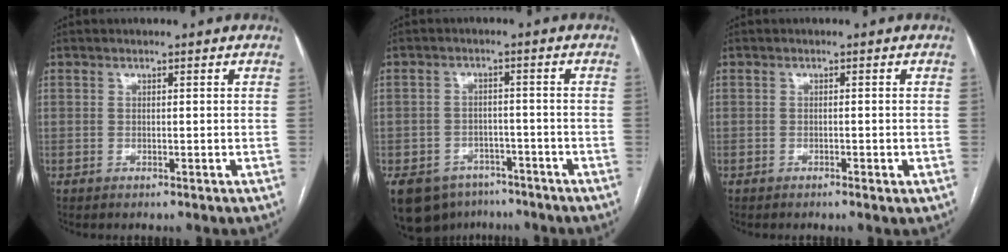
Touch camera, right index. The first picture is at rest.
{"total": 11.9, "force": [-7.9, 8.0, 4.0], "torque": [-0.088, 0.000, -0.107]}
{"total": 1.1, "force": [-0.6, 0.2, 0.9], "torque": [-0.014, 0.000, -0.008]}